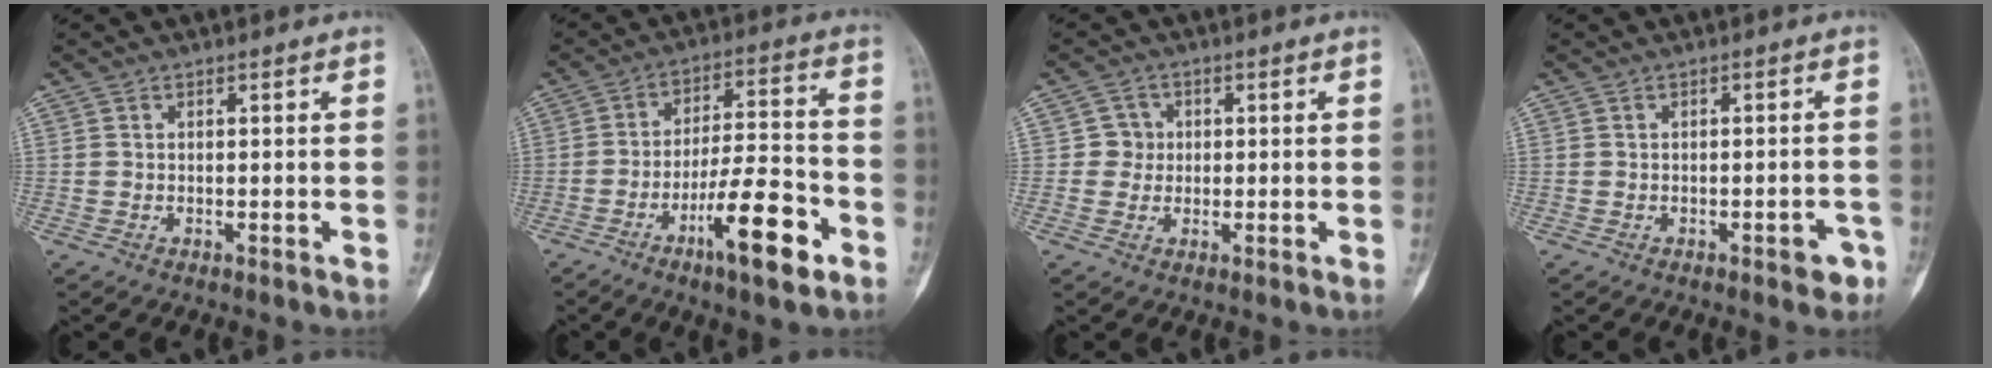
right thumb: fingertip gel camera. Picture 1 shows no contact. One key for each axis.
{"total": 13.9, "fx": -6.8, "fy": 3.5, "fz": 11.7, "tx": -0.185, "ty": 0.039, "tz": -0.109}
{"total": 3.1, "fx": 0.2, "fy": 3.1, "fz": 0.3, "tx": 0.021, "ty": 0.008, "tz": -0.003}
{"total": 3.4, "fx": -1.9, "fy": 1.4, "fz": 2.4, "tx": -0.019, "ty": 0.014, "tz": -0.019}